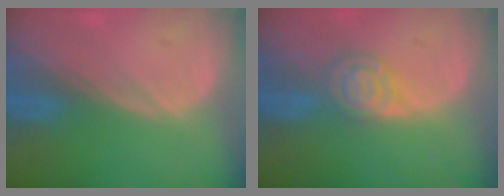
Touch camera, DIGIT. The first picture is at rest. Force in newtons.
{"total": 5.3, "press": 4.7, "slide": 2.4}